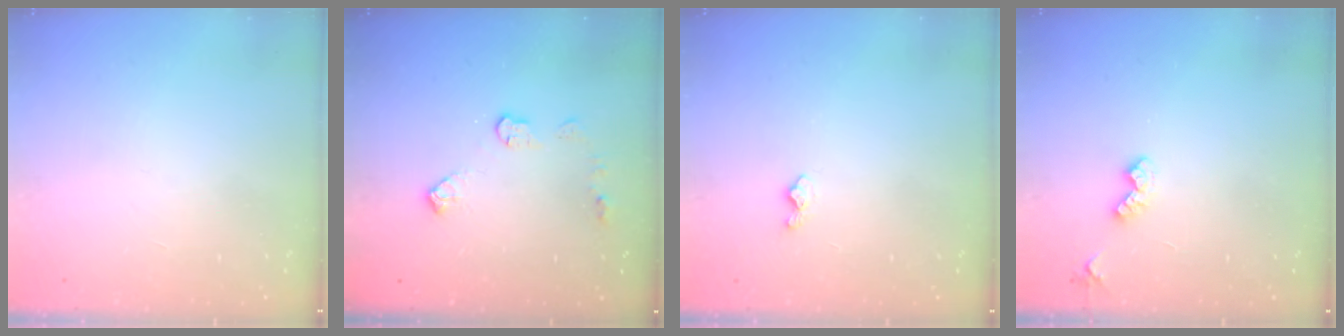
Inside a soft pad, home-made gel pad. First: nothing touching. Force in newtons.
{"total": 7.4, "press": 7.4, "slide": 0.3}
{"total": 3.5, "press": 3.5, "slide": 0.4}
{"total": 4.3, "press": 4.3, "slide": 0.7}